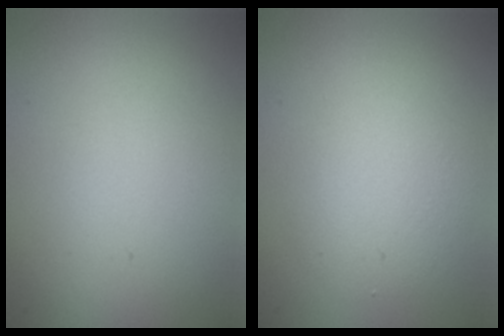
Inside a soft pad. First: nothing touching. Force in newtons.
{"total": 2.6, "press": 2.6, "slide": 0.2}